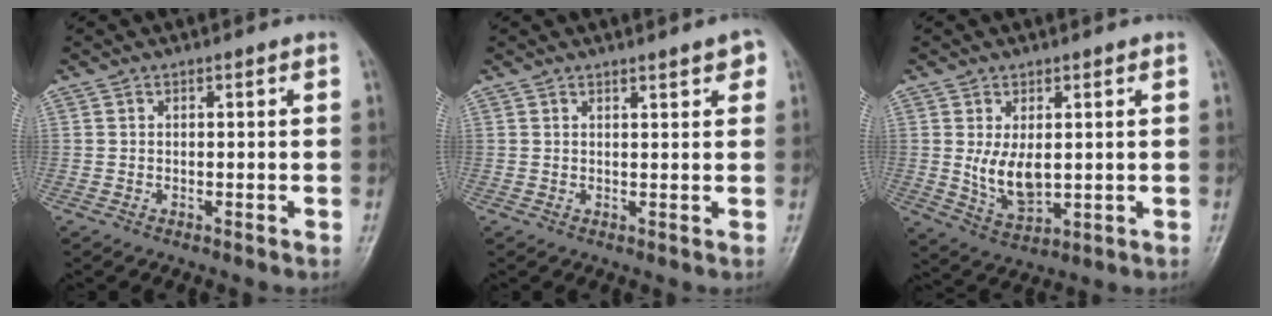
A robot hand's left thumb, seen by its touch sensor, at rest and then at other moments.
{"total": 2.4, "force": [1.6, 0.8, 1.6], "torque": [-0.011, -0.005, 0.018]}
{"total": 7.0, "force": [0.8, 4.1, 5.6], "torque": [-0.090, -0.019, 0.028]}